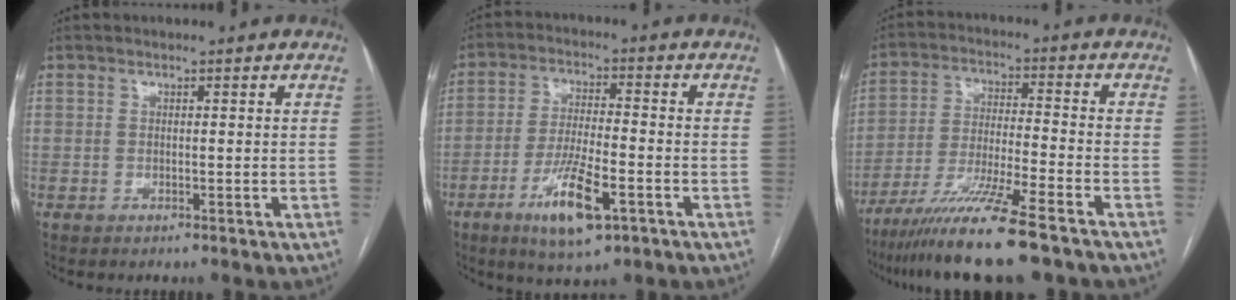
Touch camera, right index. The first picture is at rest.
{"total": 10.1, "force": [-4.9, 2.1, 8.6], "torque": [-0.165, -0.015, -0.081]}
{"total": 13.1, "force": [-9.9, -0.7, 8.6], "torque": [-0.155, -0.036, -0.170]}